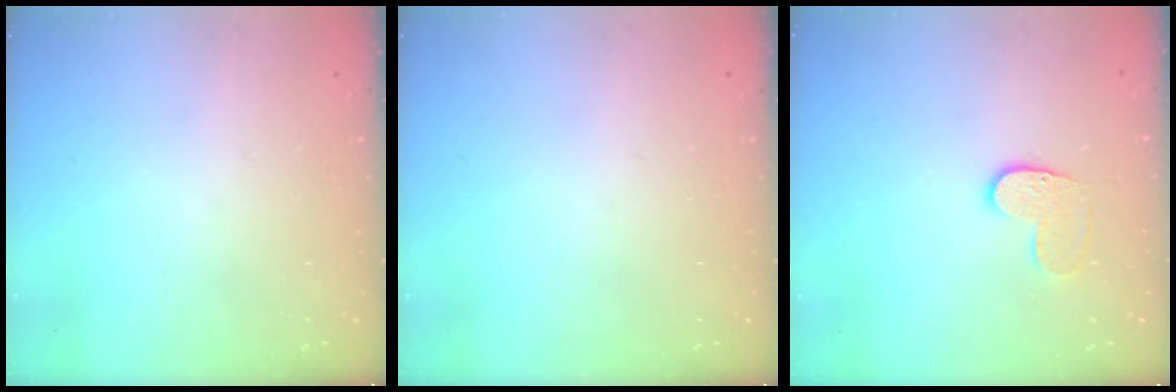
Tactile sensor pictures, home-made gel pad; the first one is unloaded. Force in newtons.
{"total": 0.0}
{"total": 6.4, "press": 6.4, "slide": 0.4}